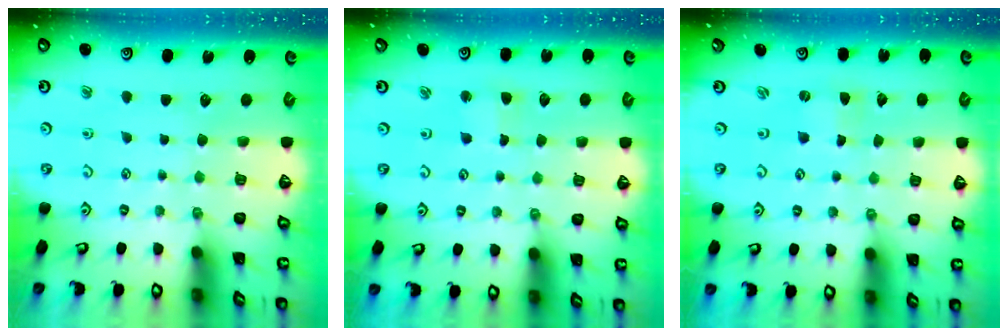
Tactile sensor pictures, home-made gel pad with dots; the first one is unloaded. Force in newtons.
{"total": 2.6, "press": 2.6, "slide": 0.3}
{"total": 0.0}